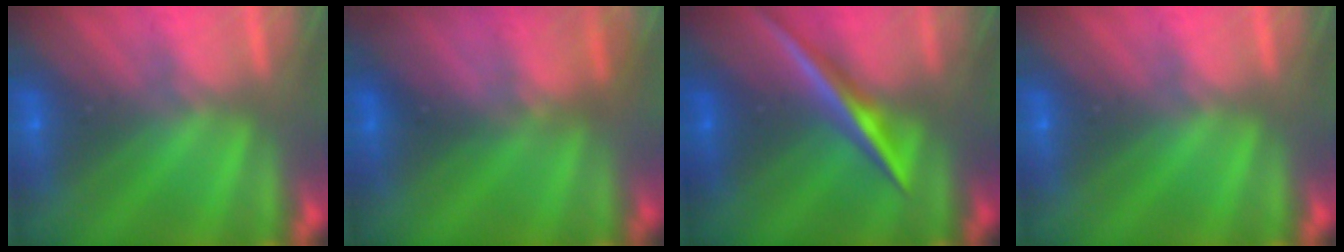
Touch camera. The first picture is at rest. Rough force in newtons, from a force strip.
{"total": 2.9}
{"total": 1.9}
{"total": 0.0}